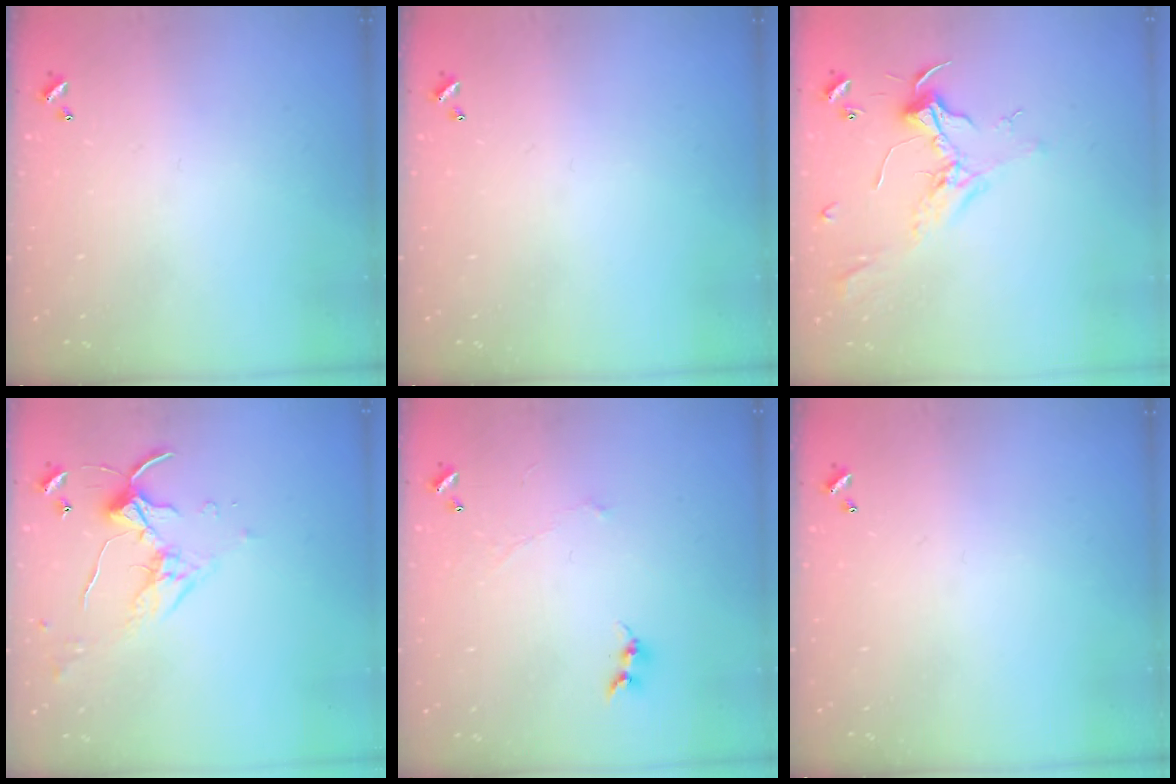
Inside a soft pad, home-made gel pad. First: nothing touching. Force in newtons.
{"total": 0.0}
{"total": 2.3, "press": 2.2, "slide": 0.7}
{"total": 4.6, "press": 4.5, "slide": 0.7}
{"total": 0.0}
{"total": 0.0}